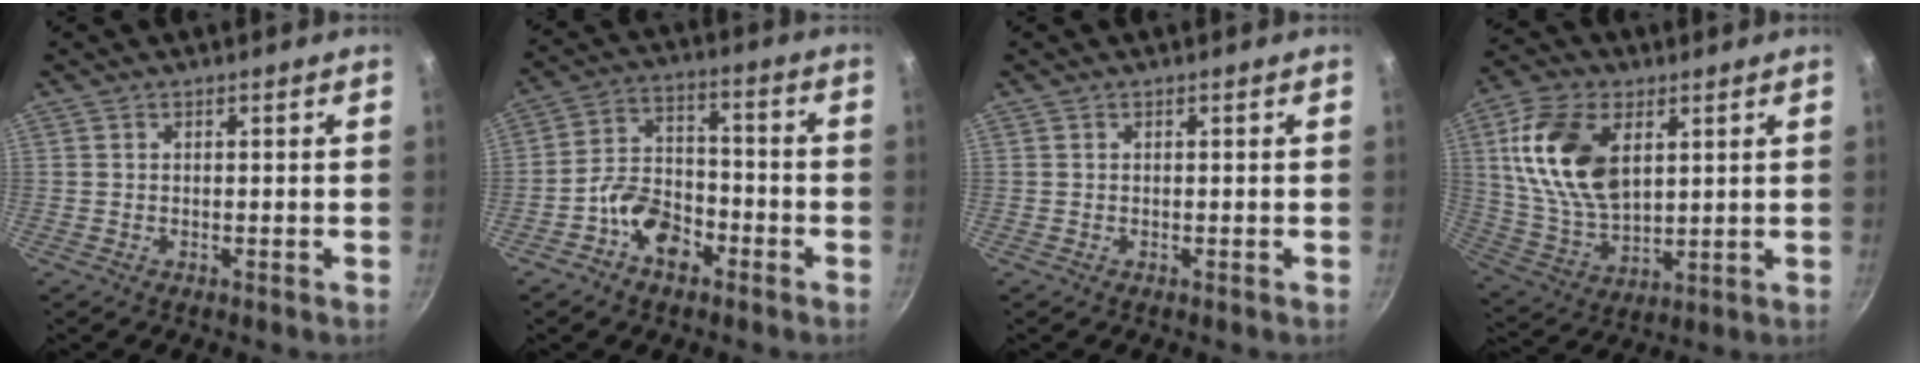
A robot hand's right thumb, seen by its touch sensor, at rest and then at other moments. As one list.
[{"total": 9.9, "force": [-5.2, 6.2, 5.7], "torque": [-0.074, 0.049, -0.102]}, {"total": 0.0}, {"total": 17.5, "force": [5.1, 10.6, 13.0], "torque": [-0.231, -0.012, 0.106]}]